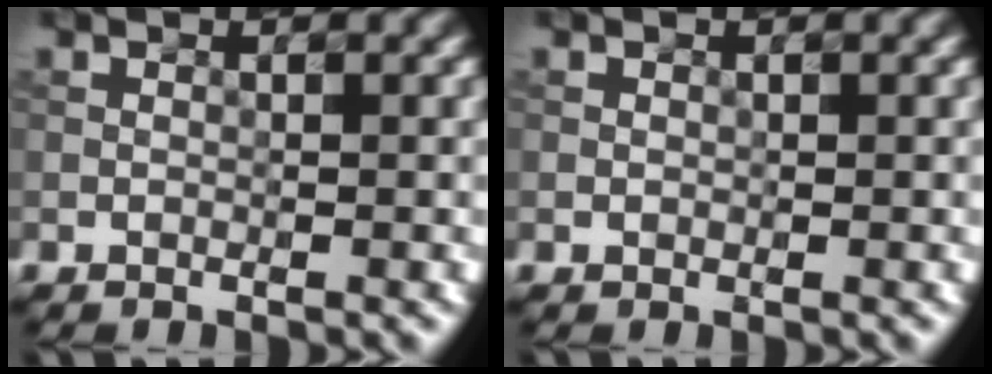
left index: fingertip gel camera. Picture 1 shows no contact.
{"total": 0.0}